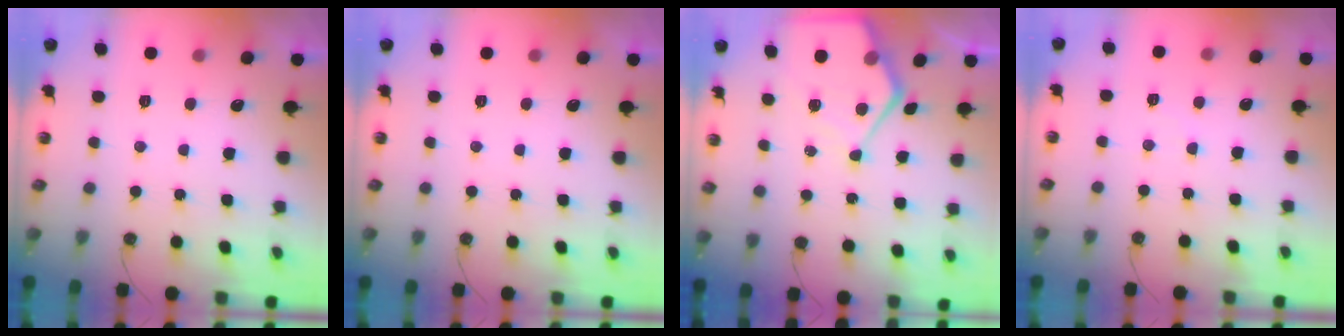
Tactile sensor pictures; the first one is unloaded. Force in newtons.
{"total": 0.0}
{"total": 10.8, "press": 10.7, "slide": 1.1}
{"total": 2.4, "press": 2.4, "slide": 0.4}